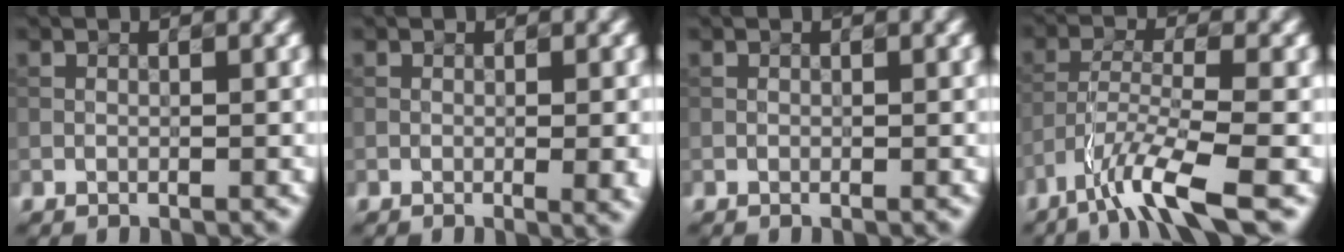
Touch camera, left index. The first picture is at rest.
{"total": 3.0, "force": [-0.4, 1.1, 2.8], "torque": [-0.021, 0.005, 0.001]}
{"total": 0.0}
{"total": 6.0, "force": [-4.3, 0.7, 4.2], "torque": [-0.073, 0.001, -0.080]}